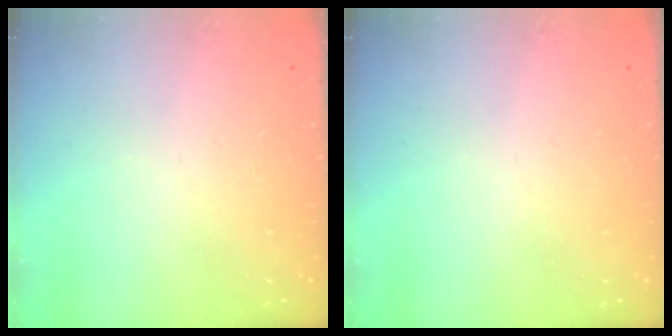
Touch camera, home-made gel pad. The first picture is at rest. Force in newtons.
{"total": 0.0}